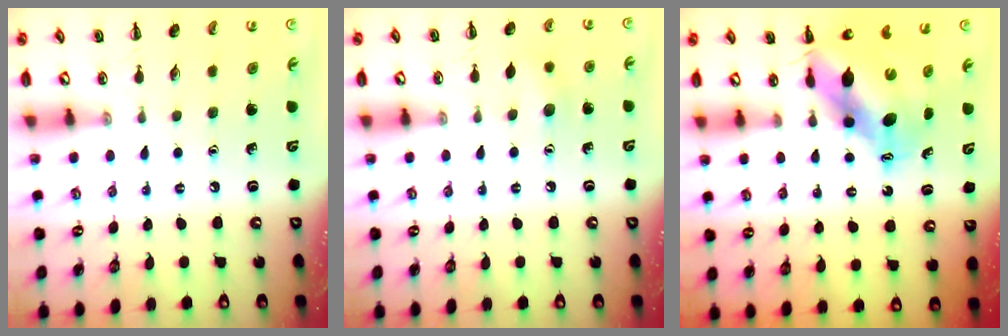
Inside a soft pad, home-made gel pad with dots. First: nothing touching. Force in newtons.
{"total": 5.4, "press": 5.3, "slide": 1.3}
{"total": 9.8, "press": 9.5, "slide": 2.5}